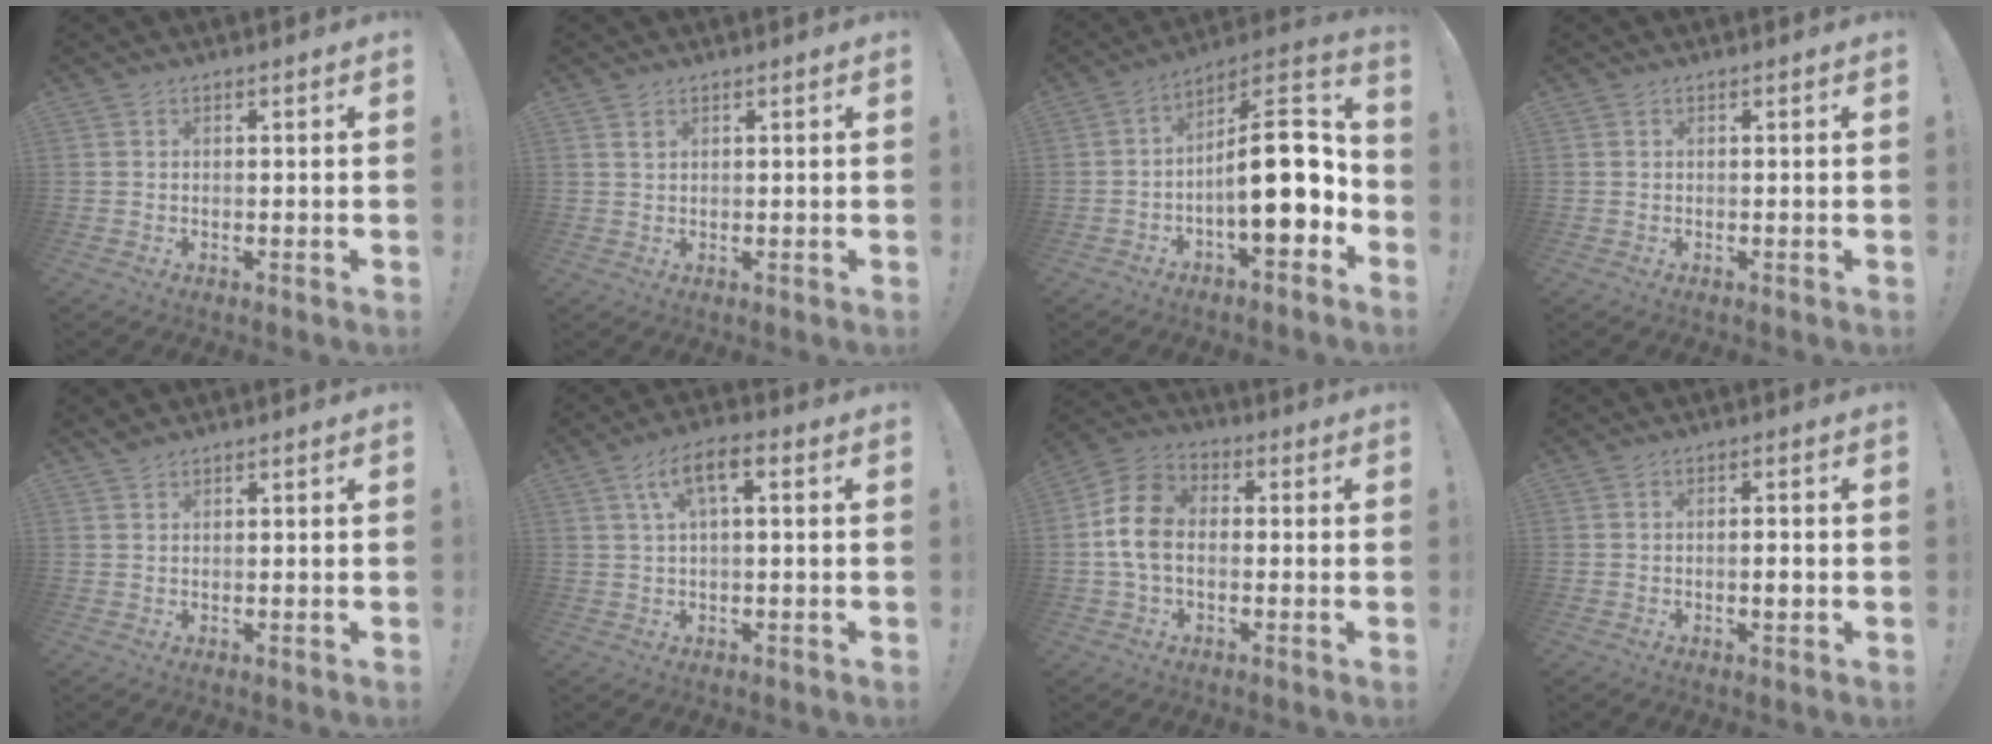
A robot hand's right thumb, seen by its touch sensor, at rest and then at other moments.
{"total": 1.2, "force": [0.8, 0.8, 0.5], "torque": [-0.009, -0.001, 0.014]}
{"total": 18.6, "force": [-2.4, 7.2, 17.0], "torque": [-0.254, 0.017, -0.034]}
{"total": 0.0}
{"total": 1.3, "force": [1.2, 0.4, 0.4], "torque": [-0.004, -0.003, 0.023]}
{"total": 7.6, "force": [1.7, 2.8, 6.9], "torque": [-0.111, 0.004, 0.029]}
{"total": 11.4, "force": [-1.2, 8.0, 8.0], "torque": [-0.147, 0.019, -0.015]}
{"total": 2.2, "force": [-0.8, 0.4, 2.0], "torque": [-0.029, 0.002, -0.014]}